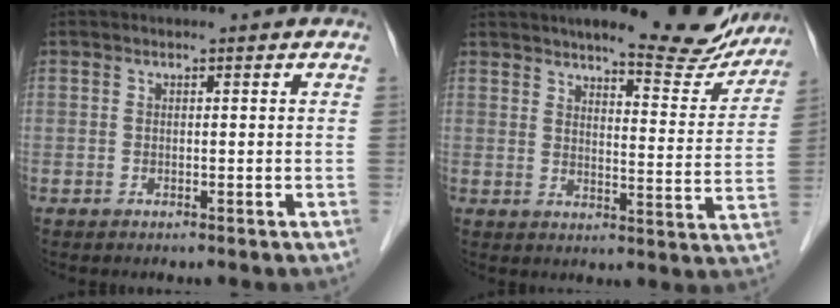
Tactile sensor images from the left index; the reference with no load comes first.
{"total": 13.4, "force": [12.0, 2.5, 5.5], "torque": [-0.056, -0.026, 0.139]}